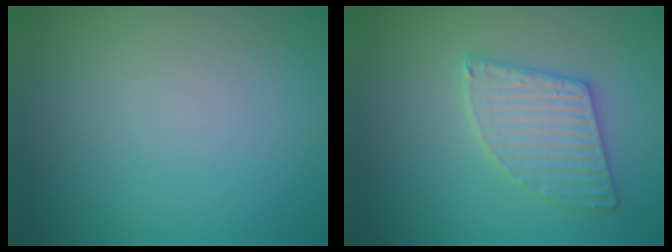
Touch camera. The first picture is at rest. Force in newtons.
{"total": 3.4, "press": 3.3, "slide": 0.7}